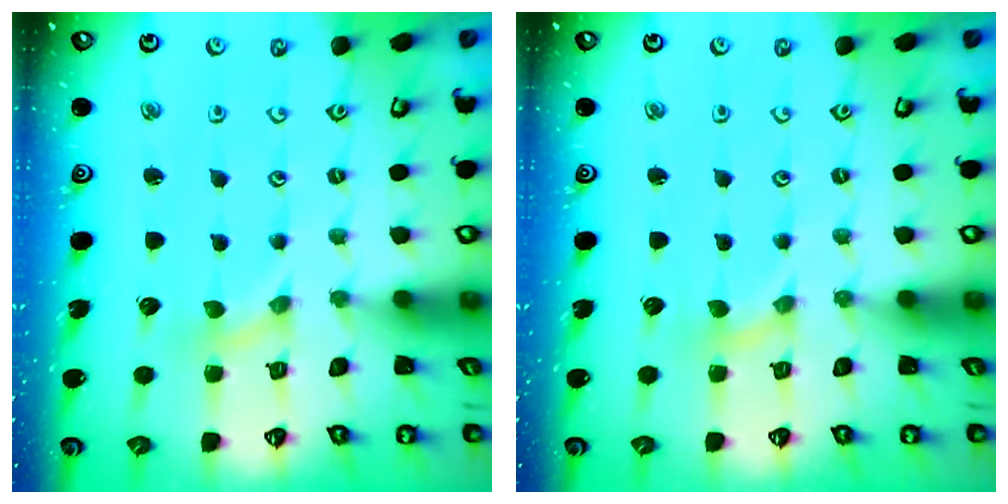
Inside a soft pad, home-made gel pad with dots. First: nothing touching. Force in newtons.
{"total": 0.0}